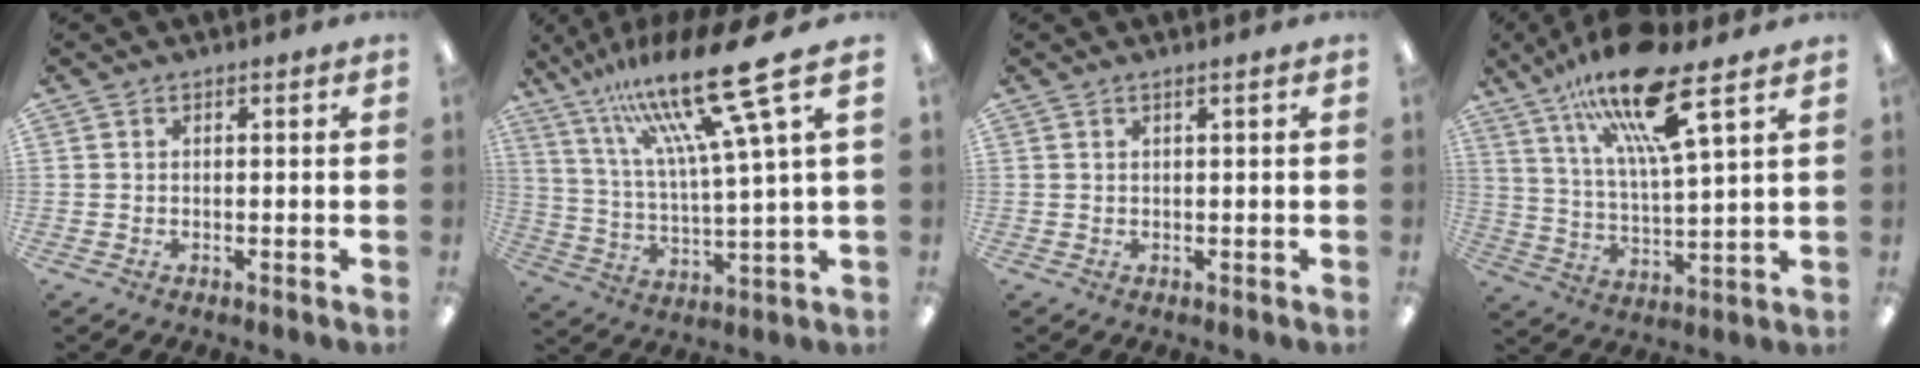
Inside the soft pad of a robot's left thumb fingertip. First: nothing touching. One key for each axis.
{"total": 23.7, "fx": 14.3, "fy": 3.8, "fz": 18.5, "tx": -0.340, "ty": -0.083, "tz": 0.224}
{"total": 1.0, "fx": 0.4, "fy": -0.1, "fz": 0.9, "tx": -0.015, "ty": -0.002, "tz": 0.008}
{"total": 18.4, "fx": 12.3, "fy": 3.7, "fz": 13.2, "tx": -0.238, "ty": -0.057, "tz": 0.198}